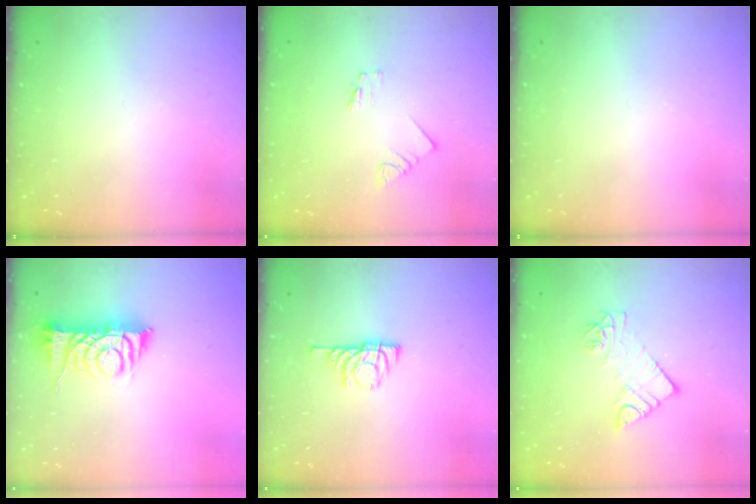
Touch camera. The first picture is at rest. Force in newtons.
{"total": 1.2, "press": 1.2, "slide": 0.1}
{"total": 0.0}
{"total": 9.4, "press": 9.4, "slide": 0.5}
{"total": 6.1, "press": 6.1, "slide": 0.8}
{"total": 9.4, "press": 9.4, "slide": 0.7}